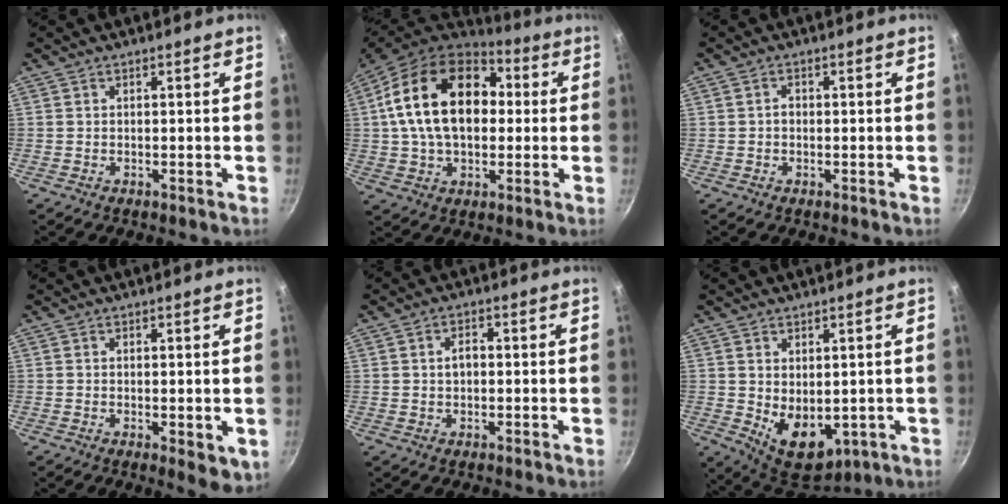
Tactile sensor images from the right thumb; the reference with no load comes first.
{"total": 21.5, "force": [3.1, 14.3, 15.8], "torque": [-0.248, 0.027, 0.041]}
{"total": 1.2, "force": [-0.1, 0.9, 0.7], "torque": [-0.011, 0.006, -0.004]}
{"total": 4.4, "force": [-0.7, 1.6, 4.1], "torque": [-0.054, -0.014, -0.007]}
{"total": 2.8, "force": [0.1, 1.9, 2.1], "torque": [-0.025, 0.010, 0.000]}
{"total": 9.7, "force": [-0.4, 6.4, 7.2], "torque": [-0.084, -0.021, 0.017]}